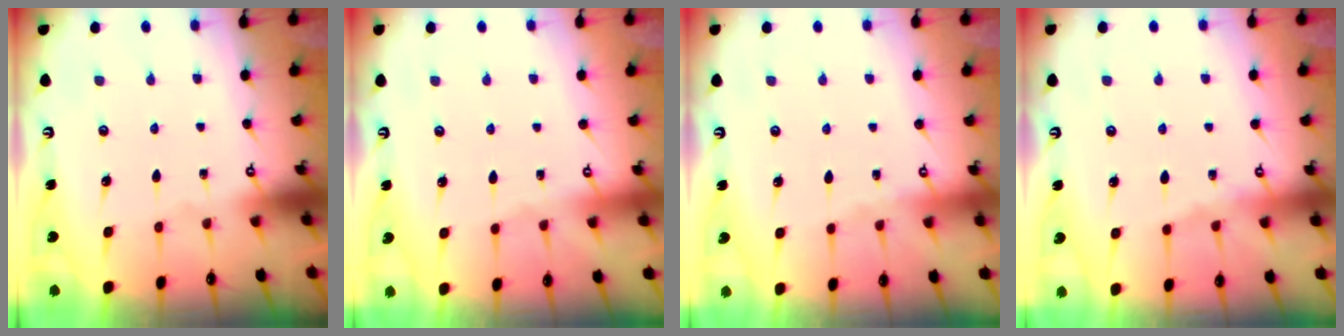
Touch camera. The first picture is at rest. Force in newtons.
{"total": 1.9, "press": 1.8, "slide": 0.5}
{"total": 1.6, "press": 1.6, "slide": 0.4}
{"total": 5.1, "press": 5.0, "slide": 0.7}